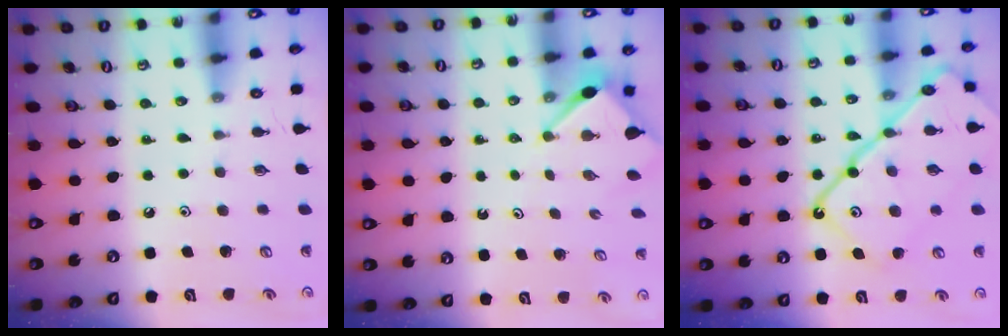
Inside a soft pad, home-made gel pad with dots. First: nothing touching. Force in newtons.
{"total": 3.4, "press": 3.4, "slide": 0.3}
{"total": 20.3, "press": 20.2, "slide": 1.8}